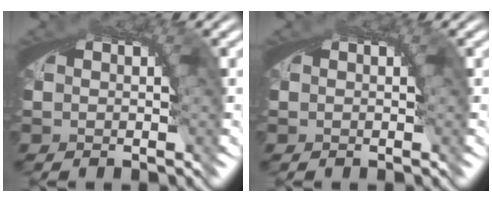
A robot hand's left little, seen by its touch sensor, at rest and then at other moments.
{"total": 0.0}